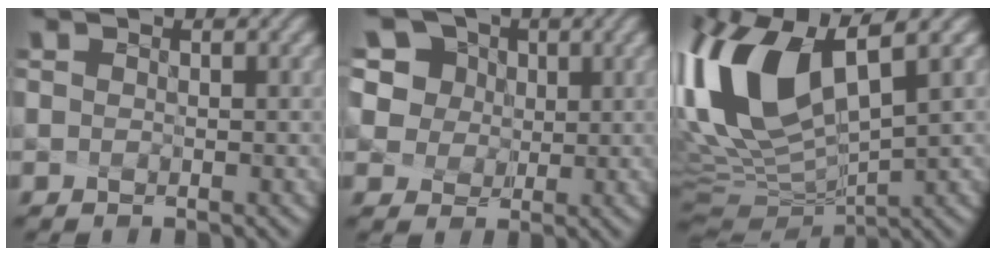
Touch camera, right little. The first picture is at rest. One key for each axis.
{"total": 12.3, "fx": 6.6, "fy": 9.2, "fz": 5.0, "tx": -0.170, "ty": 0.029, "tz": 0.142}
{"total": 10.9, "fx": 3.6, "fy": 3.7, "fz": 9.6, "tx": -0.236, "ty": -0.010, "tz": 0.102}